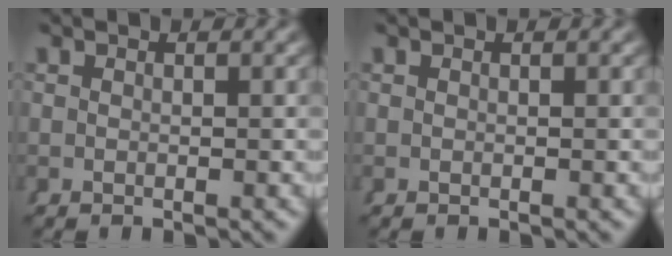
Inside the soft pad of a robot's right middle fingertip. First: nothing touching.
{"total": 0.0}